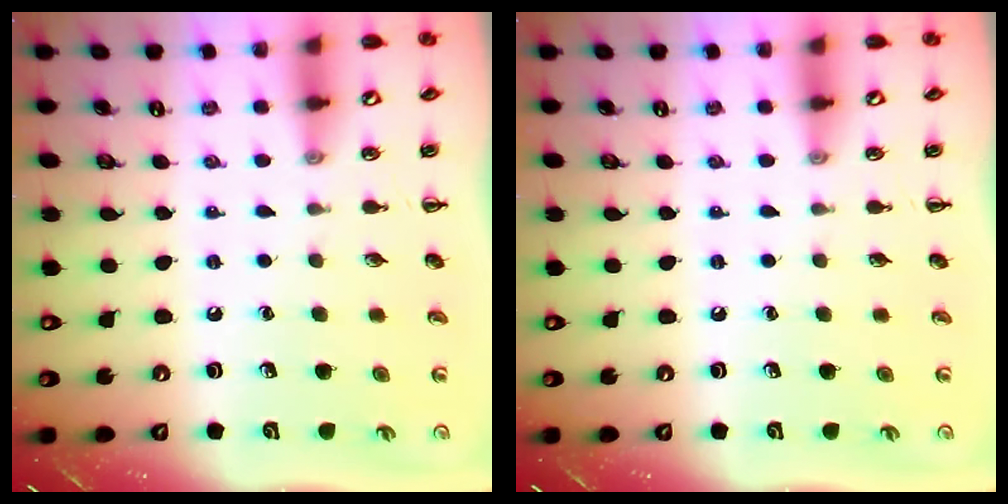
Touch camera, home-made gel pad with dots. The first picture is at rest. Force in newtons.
{"total": 0.0}